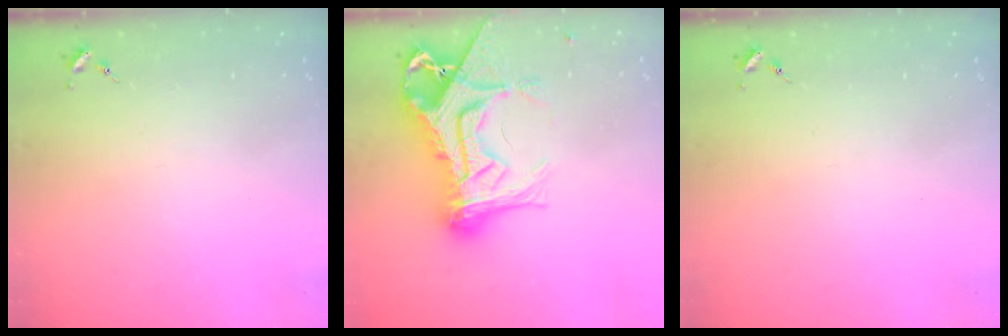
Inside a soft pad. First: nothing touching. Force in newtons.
{"total": 21.5, "press": 21.4, "slide": 2.2}
{"total": 0.0}